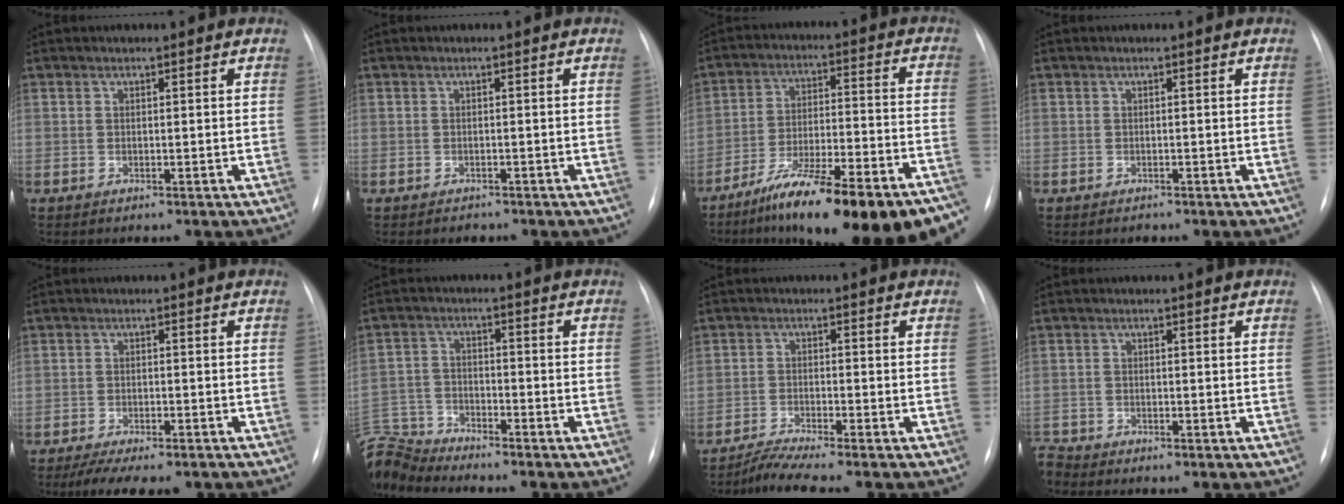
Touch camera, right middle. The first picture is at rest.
{"total": 1.1, "force": [-0.9, 0.6, 0.0], "torque": [-0.002, 0.000, -0.012]}
{"total": 24.6, "force": [-18.8, 3.7, 15.4], "torque": [-0.177, 0.008, -0.283]}
{"total": 0.5, "force": [-0.5, 0.3, 0.0], "torque": [-0.002, 0.000, -0.008]}
{"total": 8.8, "force": [-6.9, 3.0, 4.6], "torque": [-0.058, -0.005, -0.098]}
{"total": 9.3, "force": [-9.3, 0.5, 0.5], "torque": [-0.025, 0.014, -0.185]}
{"total": 4.9, "force": [-4.3, -1.1, 2.1], "torque": [-0.043, -0.019, -0.081]}
{"total": 2.1, "force": [-2.1, 0.4, -0.1], "torque": [0.003, -0.007, -0.038]}